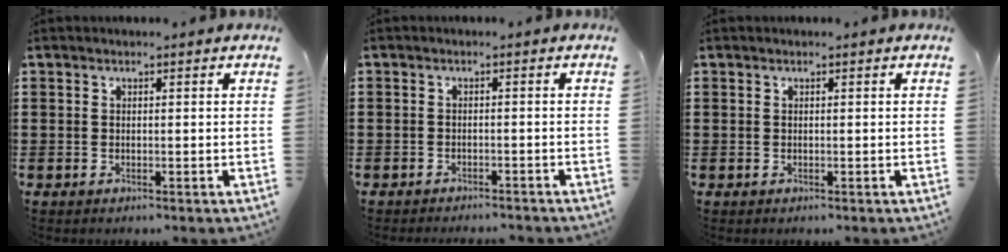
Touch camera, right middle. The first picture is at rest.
{"total": 1.6, "force": [-1.6, 0.1, -0.2], "torque": [-0.002, 0.001, -0.036]}
{"total": 0.0}